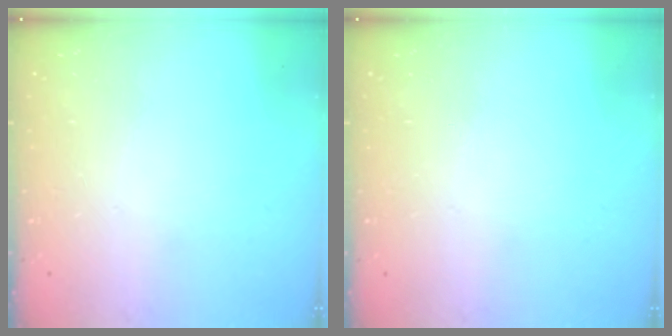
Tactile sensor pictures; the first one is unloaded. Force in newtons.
{"total": 0.0}